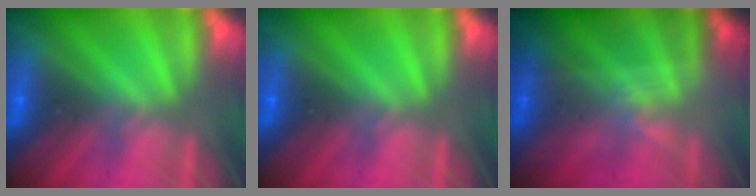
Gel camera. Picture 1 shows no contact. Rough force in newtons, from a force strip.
{"total": 0.0}
{"total": 1.6}